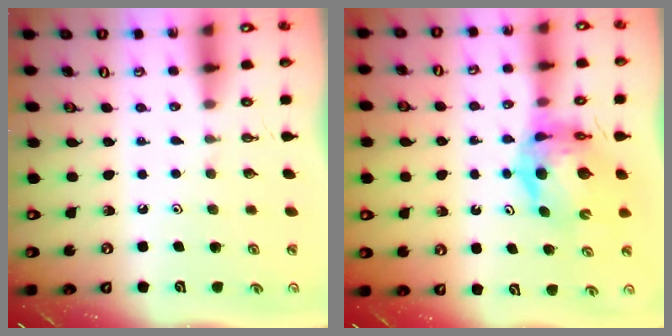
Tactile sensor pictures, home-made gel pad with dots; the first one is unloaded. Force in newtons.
{"total": 9.9, "press": 9.8, "slide": 1.2}